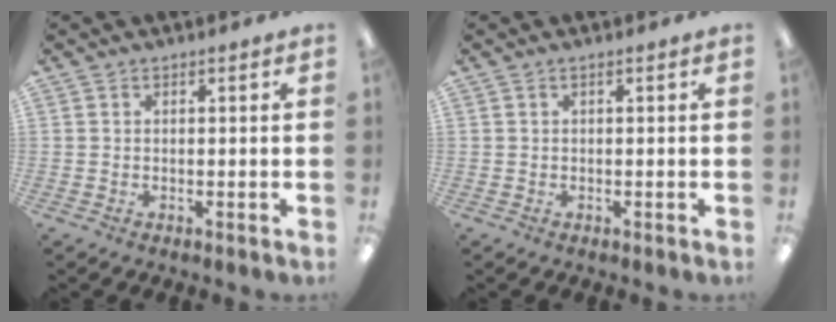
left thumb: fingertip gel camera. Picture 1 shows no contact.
{"total": 0.0}